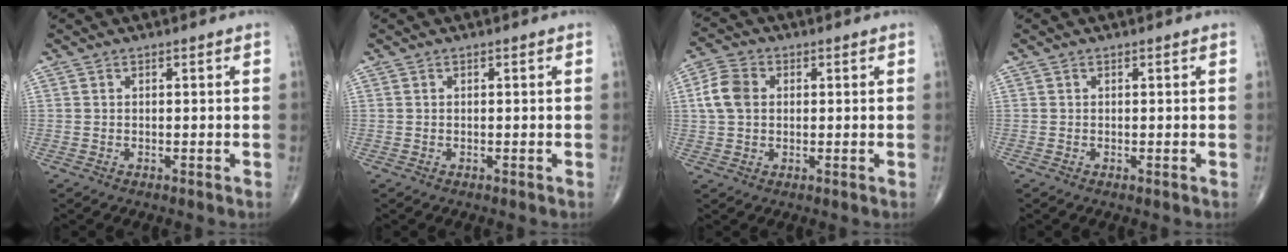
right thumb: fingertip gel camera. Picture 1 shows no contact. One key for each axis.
{"total": 0.0}
{"total": 6.3, "fx": 0.8, "fy": 4.7, "fz": 4.1, "tx": -0.082, "ty": 0.012, "tz": 0.011}
{"total": 0.0}